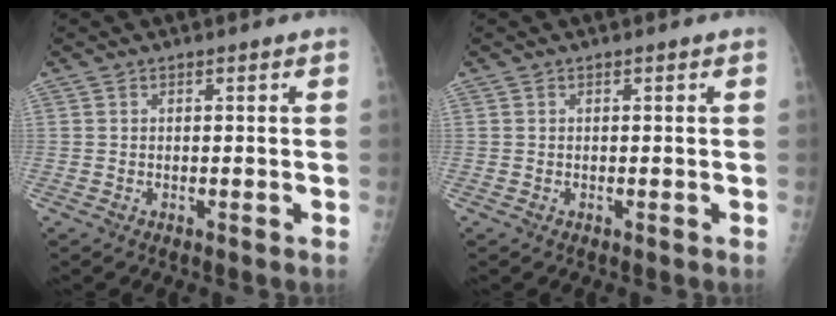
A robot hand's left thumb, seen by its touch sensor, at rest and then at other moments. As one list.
[{"total": 0.0}]